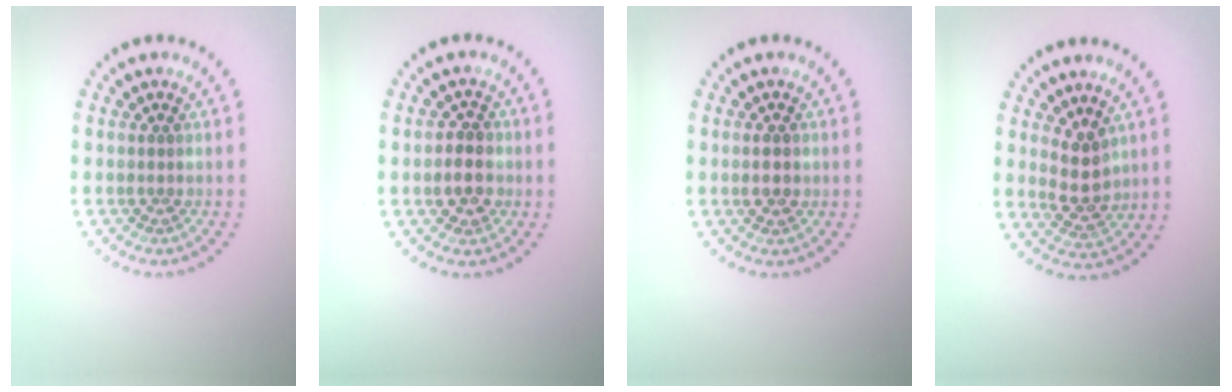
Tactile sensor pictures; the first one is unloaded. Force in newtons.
{"total": 2.8, "press": 2.8, "slide": 0.6}
{"total": 2.1, "press": 2.1, "slide": 0.1}
{"total": 2.8, "press": 2.6, "slide": 1.1}